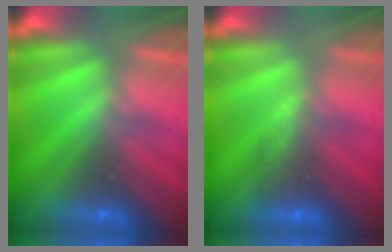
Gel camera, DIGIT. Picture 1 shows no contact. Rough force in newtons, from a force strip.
{"total": 3.1}